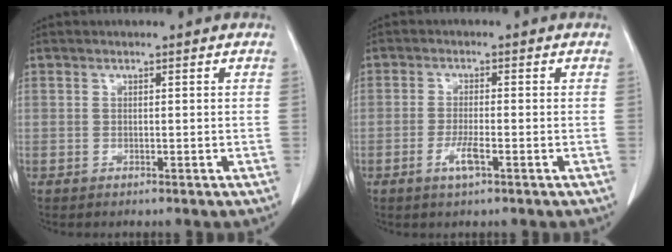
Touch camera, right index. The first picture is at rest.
{"total": 3.8, "force": [-1.7, 0.9, 3.2], "torque": [-0.066, -0.001, -0.030]}